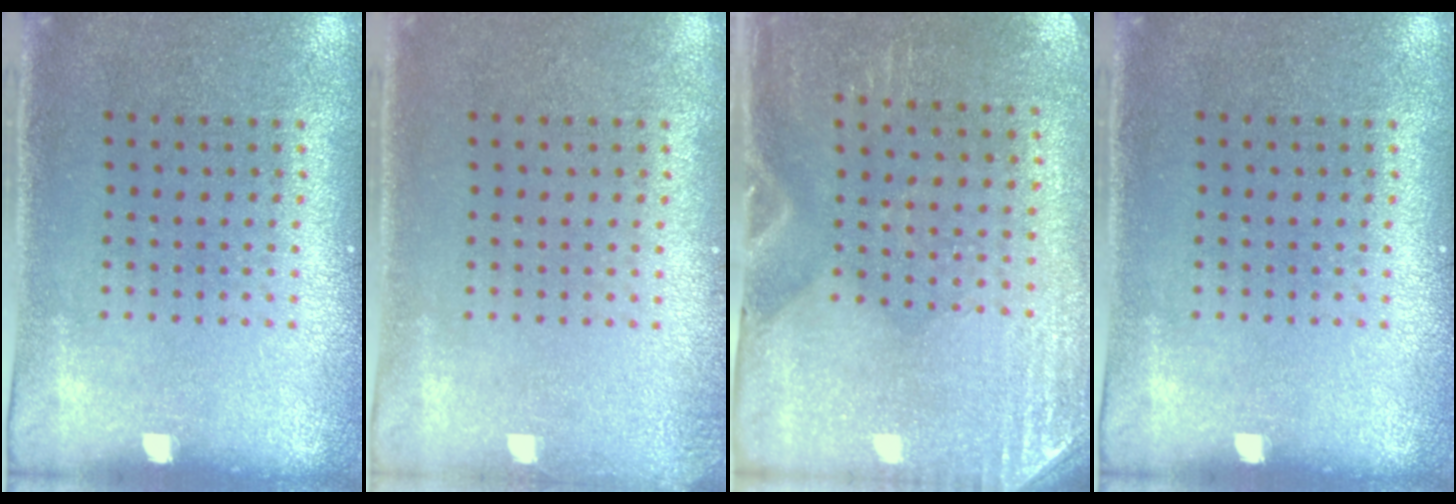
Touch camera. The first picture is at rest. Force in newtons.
{"total": 0.7, "press": 0.7, "slide": 0.2}
{"total": 3.0, "press": 2.6, "slide": 1.4}
{"total": 0.0}